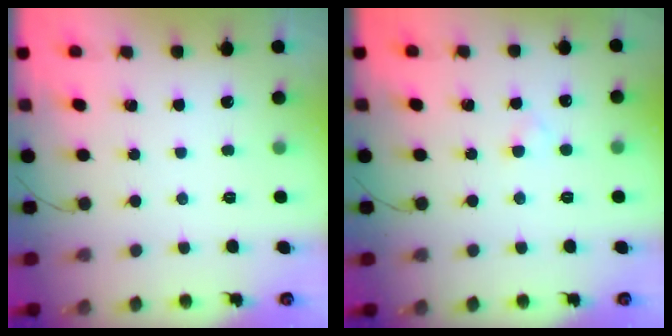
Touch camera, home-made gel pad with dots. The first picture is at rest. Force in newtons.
{"total": 1.5, "press": 1.3, "slide": 0.8}